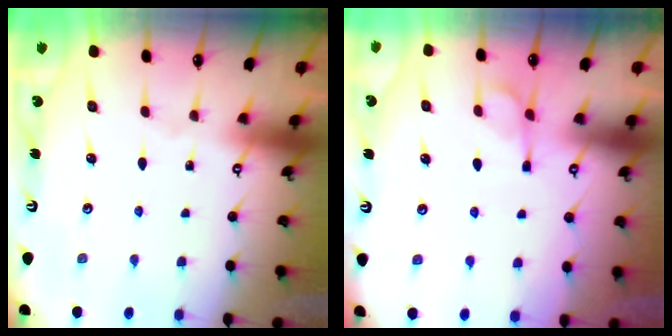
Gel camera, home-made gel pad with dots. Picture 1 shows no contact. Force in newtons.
{"total": 1.2, "press": 0.2, "slide": 1.2}